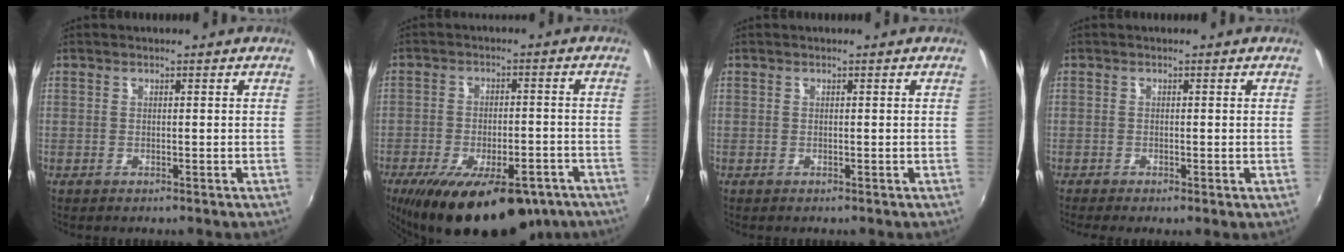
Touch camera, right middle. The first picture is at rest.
{"total": 20.3, "force": [-13.3, 8.8, 12.5], "torque": [-0.225, -0.024, -0.185]}
{"total": 0.0}
{"total": 1.1, "force": [-0.5, 0.2, 1.0], "torque": [-0.020, -0.006, -0.009]}